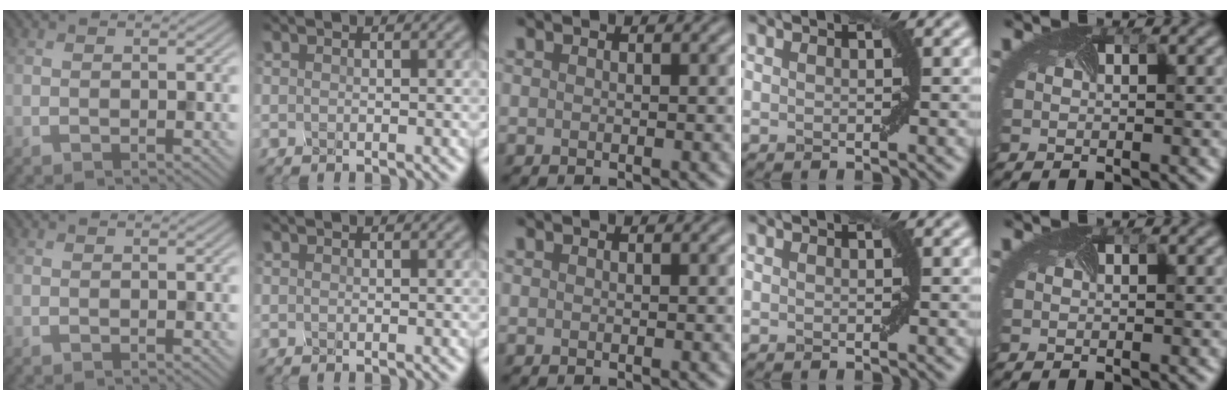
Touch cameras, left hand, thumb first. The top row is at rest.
{}